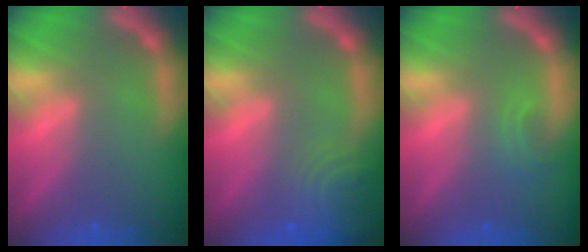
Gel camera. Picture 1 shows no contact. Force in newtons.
{"total": 5.0}
{"total": 1.4}